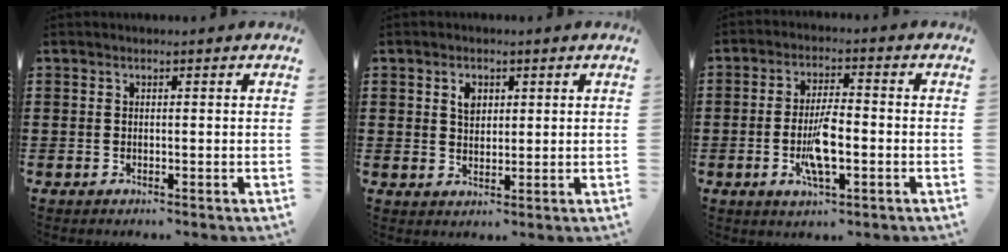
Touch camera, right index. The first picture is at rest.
{"total": 2.6, "force": [1.2, 1.6, 1.7], "torque": [-0.032, 0.001, 0.020]}
{"total": 6.6, "force": [-1.8, 2.1, 6.0], "torque": [-0.121, -0.003, -0.036]}